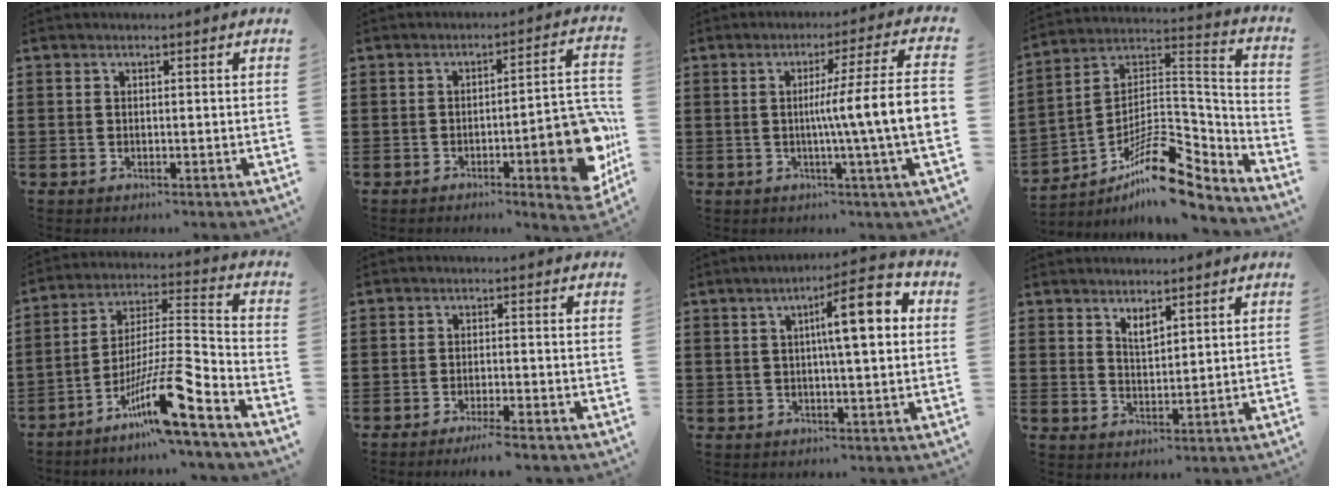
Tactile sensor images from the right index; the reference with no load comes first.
{"total": 10.2, "force": [-3.6, 2.5, 9.2], "torque": [-0.112, -0.009, -0.060]}
{"total": 9.9, "force": [-0.7, -0.8, 9.8], "torque": [-0.163, -0.019, -0.024]}
{"total": 13.6, "force": [-9.1, 5.2, 8.6], "torque": [-0.137, 0.021, -0.169]}
{"total": 13.1, "force": [-8.7, 0.9, 9.7], "torque": [-0.180, 0.000, -0.164]}
{"total": 2.7, "force": [-2.3, -0.4, 1.4], "torque": [-0.030, -0.005, -0.044]}
{"total": 9.2, "force": [1.4, 1.8, 8.9], "torque": [-0.137, -0.005, 0.011]}
{"total": 2.5, "force": [1.9, 0.9, 1.3], "torque": [-0.029, 0.003, 0.035]}